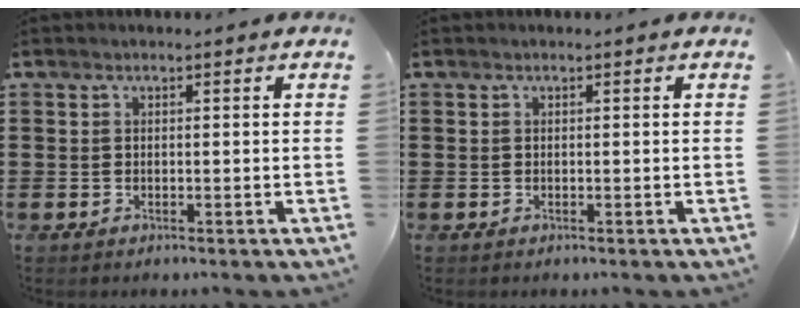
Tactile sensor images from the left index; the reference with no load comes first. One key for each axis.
{"total": 0.0}